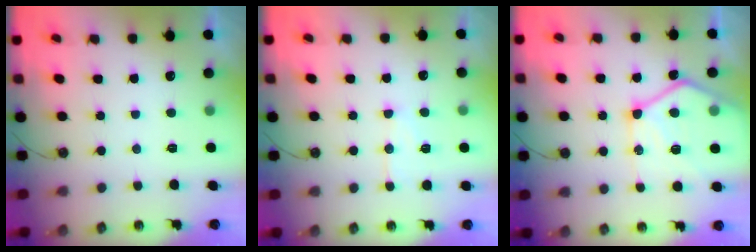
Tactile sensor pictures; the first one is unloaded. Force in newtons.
{"total": 8.6, "press": 8.6, "slide": 0.8}
{"total": 17.4, "press": 17.3, "slide": 1.8}